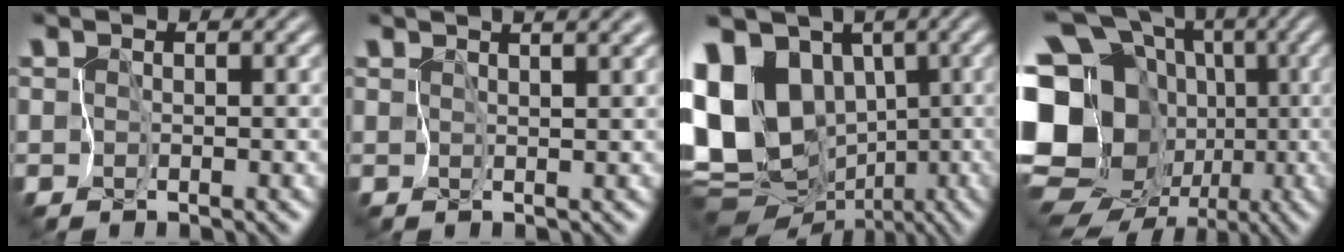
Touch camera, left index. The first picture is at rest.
{"total": 5.6, "force": [3.9, 1.9, 3.6], "torque": [-0.063, 0.032, 0.057]}
{"total": 16.2, "force": [1.5, 12.3, 10.4], "torque": [-0.232, 0.008, 0.050]}
{"total": 20.4, "force": [-2.1, 17.4, 10.5], "torque": [-0.201, 0.015, -0.071]}